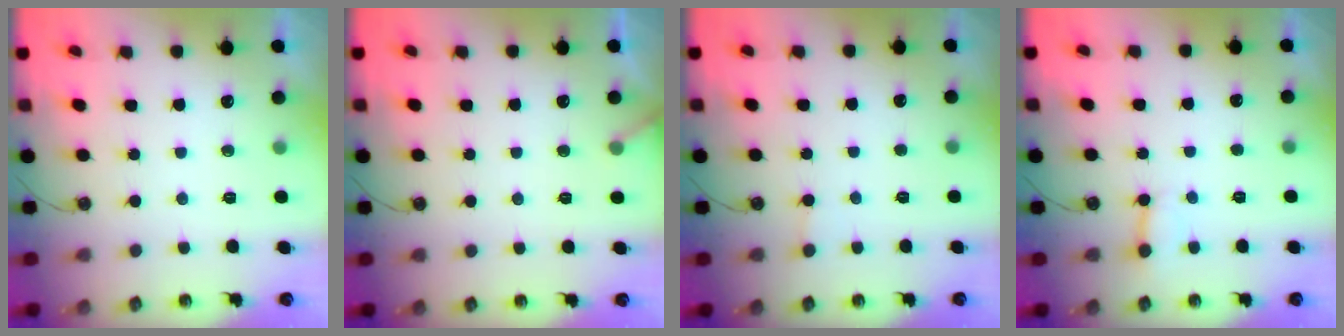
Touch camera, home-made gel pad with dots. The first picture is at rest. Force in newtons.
{"total": 4.0, "press": 4.0, "slide": 0.3}
{"total": 1.7, "press": 1.7, "slide": 0.3}
{"total": 2.7, "press": 2.6, "slide": 0.6}